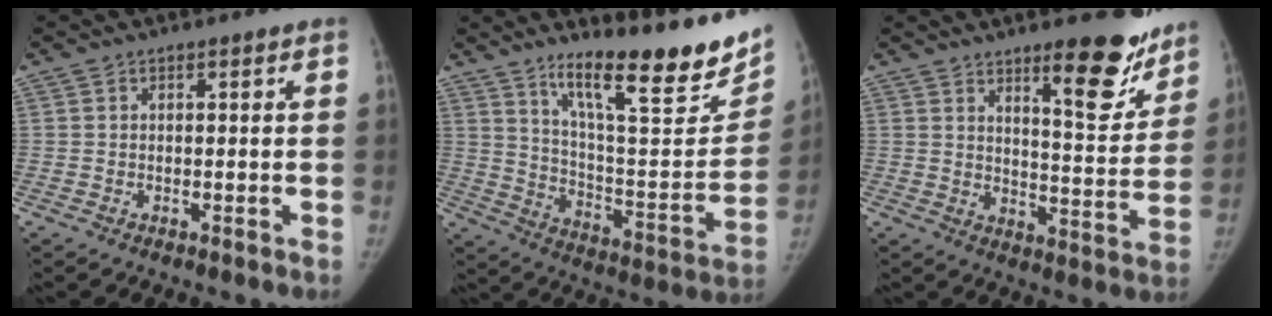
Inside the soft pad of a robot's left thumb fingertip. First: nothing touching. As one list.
[{"total": 24.9, "force": [16.9, 5.8, 17.4], "torque": [-0.219, -0.089, 0.267]}, {"total": 13.9, "force": [9.6, 3.8, 9.3], "torque": [-0.085, -0.074, 0.141]}]